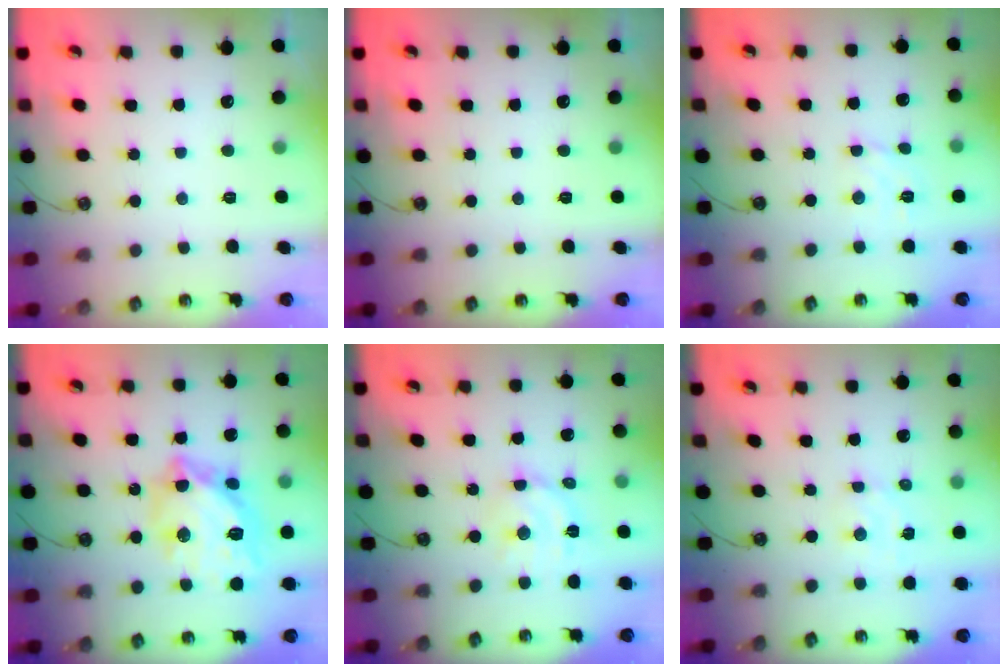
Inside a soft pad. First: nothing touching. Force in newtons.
{"total": 0.0}
{"total": 3.4, "press": 3.4, "slide": 0.4}
{"total": 18.5, "press": 18.4, "slide": 2.1}
{"total": 10.2, "press": 10.2, "slide": 0.7}
{"total": 2.4, "press": 2.3, "slide": 0.6}